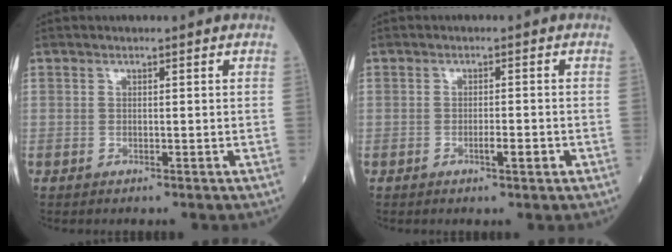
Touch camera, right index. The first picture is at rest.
{"total": 2.2, "force": [-0.9, 0.3, 2.0], "torque": [-0.032, 0.000, -0.014]}